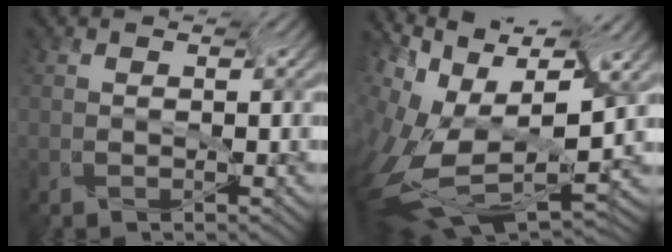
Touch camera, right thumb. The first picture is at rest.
{"total": 12.3, "force": [-2.6, 6.2, 10.4], "torque": [-0.231, -0.006, -0.028]}